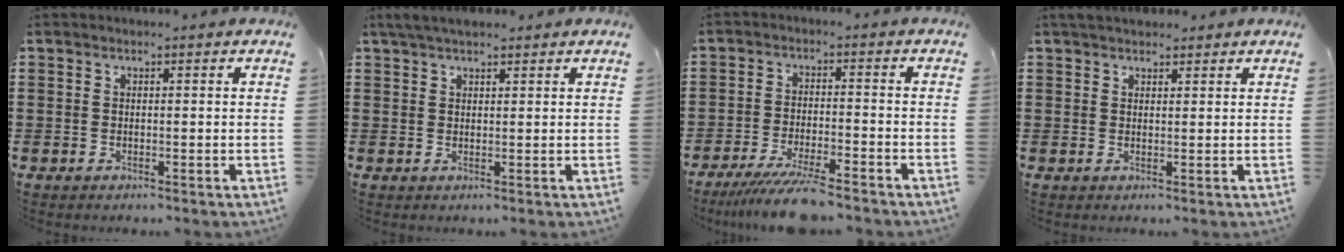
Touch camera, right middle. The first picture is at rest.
{"total": 2.5, "force": [2.1, 0.8, 1.1], "torque": [-0.028, 0.007, 0.039]}
{"total": 7.0, "force": [-6.1, 0.2, 3.4], "torque": [-0.067, -0.012, -0.113]}
{"total": 2.0, "force": [1.8, 0.9, 0.3], "torque": [-0.003, 0.004, 0.033]}